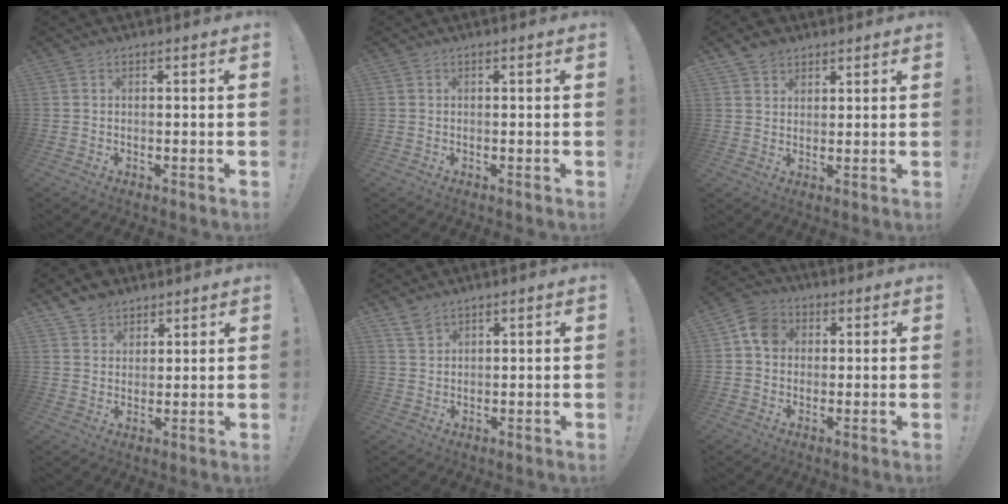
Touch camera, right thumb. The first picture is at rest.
{"total": 0.0}
{"total": 4.6, "force": [3.4, 3.0, 0.9], "torque": [-0.012, -0.018, 0.062]}
{"total": 6.2, "force": [4.9, 3.8, 0.6], "torque": [-0.018, -0.032, 0.097]}
{"total": 3.8, "force": [3.1, 2.0, 0.9], "torque": [-0.006, -0.021, 0.057]}
{"total": 8.1, "force": [1.7, 6.9, 3.8], "torque": [-0.055, 0.009, 0.037]}